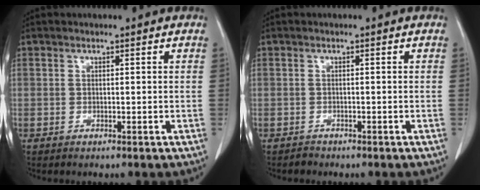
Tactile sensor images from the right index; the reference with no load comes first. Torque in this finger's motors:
{"motor_torque": [-0.07, 0.02, -0.36, -0.08]}